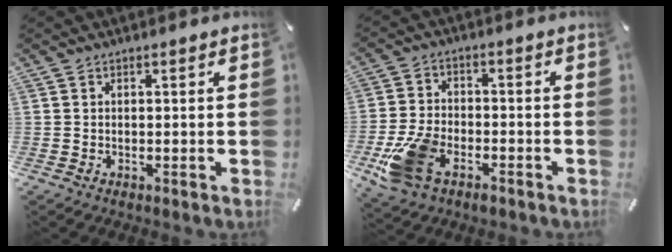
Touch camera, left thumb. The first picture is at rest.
{"total": 11.3, "force": [-5.5, 7.0, 6.9], "torque": [-0.149, 0.020, -0.098]}